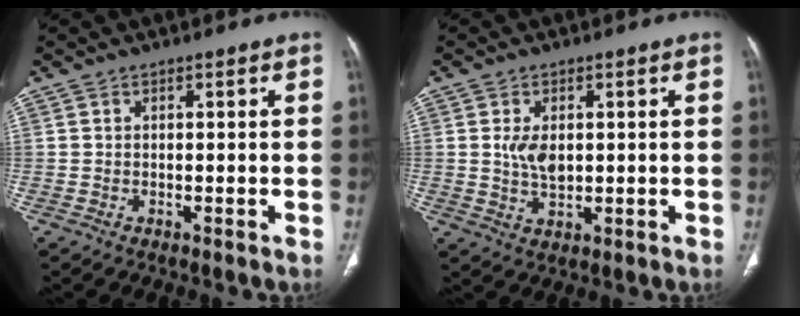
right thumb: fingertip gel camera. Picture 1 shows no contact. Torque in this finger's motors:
{"motor_torque": [0.09, 1.39, -0.06, 0.15, 0.27]}